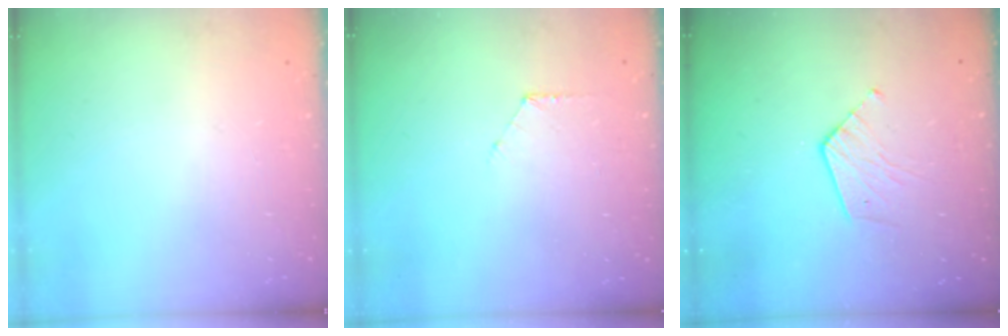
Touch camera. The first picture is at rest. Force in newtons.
{"total": 4.4, "press": 4.4, "slide": 0.3}
{"total": 6.1, "press": 6.1, "slide": 0.3}